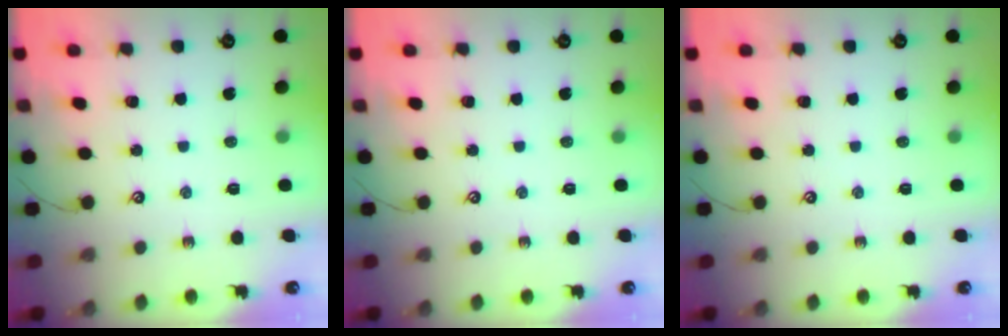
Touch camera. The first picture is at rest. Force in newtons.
{"total": 0.0}
{"total": 0.0}